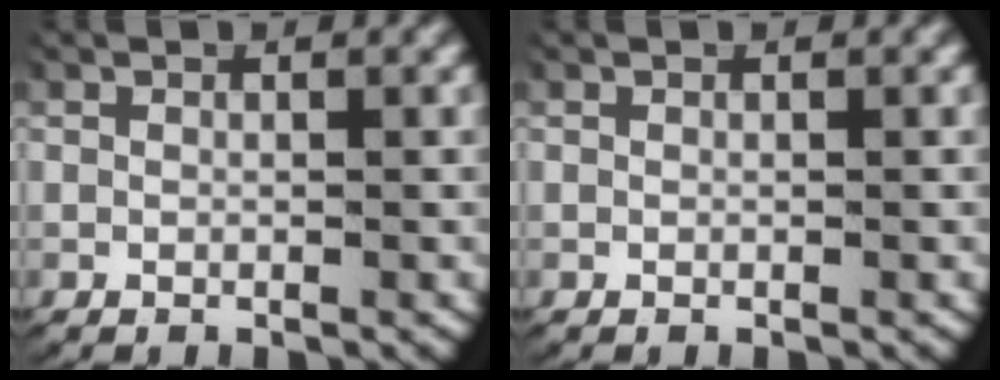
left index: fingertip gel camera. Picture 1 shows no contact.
{"total": 0.0}